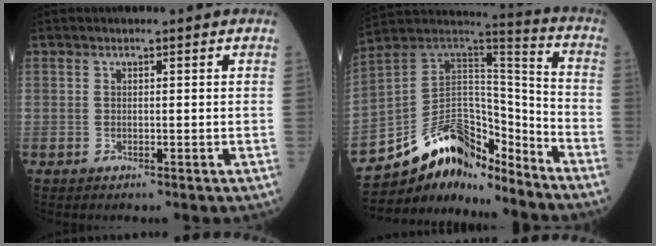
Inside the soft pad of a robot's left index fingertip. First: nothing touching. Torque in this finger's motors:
{"motor_torque": [1.03, 1.11, 0.16, 0.08]}